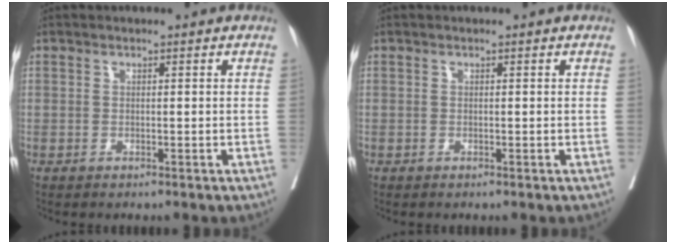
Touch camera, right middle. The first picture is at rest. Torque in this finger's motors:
{"motor_torque": [0.05, 0.10, 0.04, 0.01]}